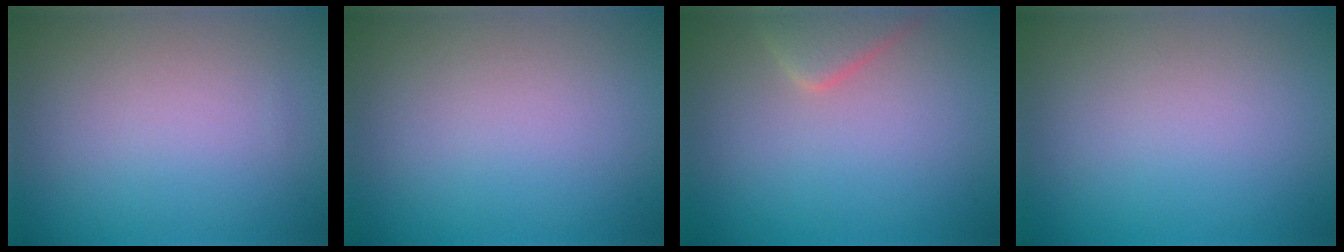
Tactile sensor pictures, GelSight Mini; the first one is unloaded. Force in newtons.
{"total": 0.0}
{"total": 2.8, "press": 2.7, "slide": 0.1}
{"total": 0.0}